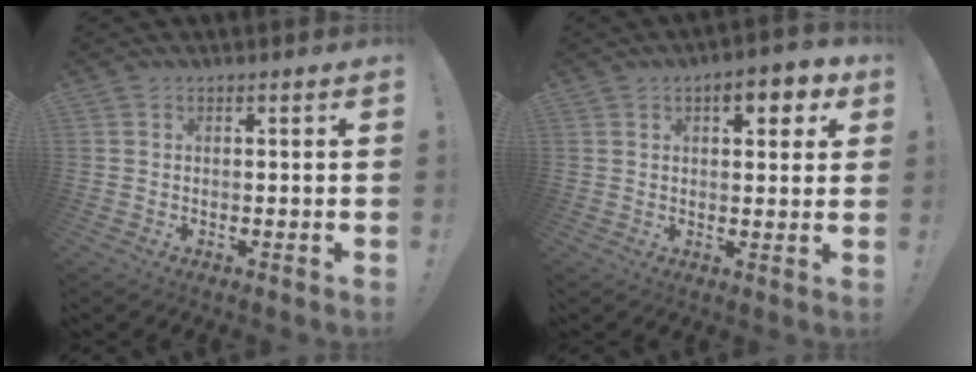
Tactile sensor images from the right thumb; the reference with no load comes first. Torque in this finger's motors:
{"motor_torque": [0.83, 0.94, 0.04, 0.11, 0.06]}